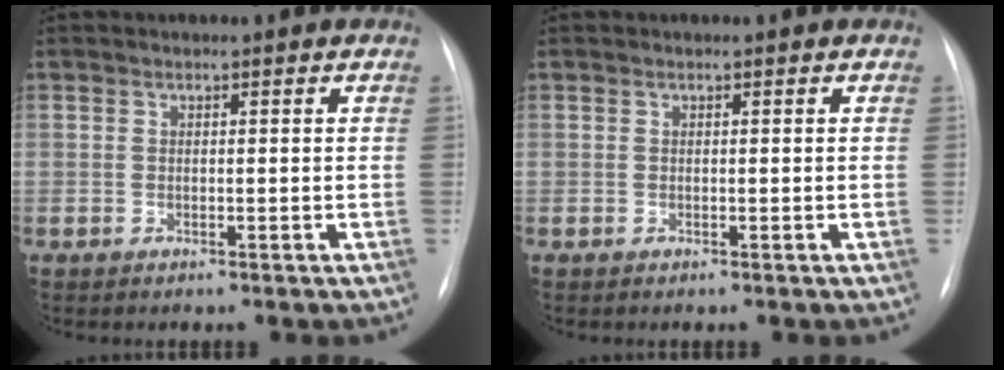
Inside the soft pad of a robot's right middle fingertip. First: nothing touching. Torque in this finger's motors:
{"motor_torque": [-0.24, 0.21, -0.01, -0.01]}